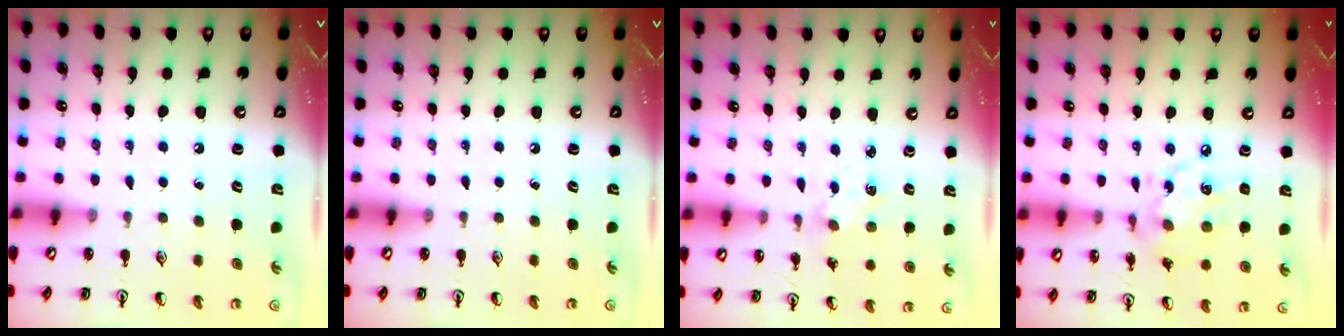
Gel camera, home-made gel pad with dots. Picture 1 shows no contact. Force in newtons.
{"total": 0.0}
{"total": 2.1, "press": 2.0, "slide": 0.3}
{"total": 9.8, "press": 9.8, "slide": 0.6}